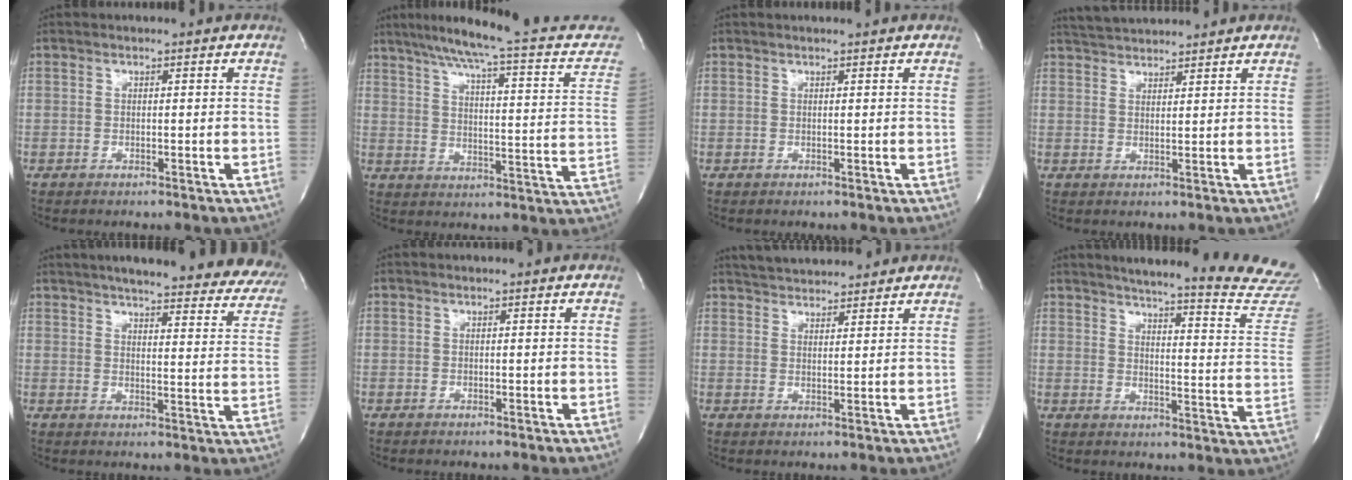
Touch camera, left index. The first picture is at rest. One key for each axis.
{"total": 22.3, "fx": 18.9, "fy": 1.8, "fz": 11.8, "tx": -0.175, "ty": -0.028, "tz": 0.231}
{"total": 1.4, "fx": 1.3, "fy": -0.2, "fz": 0.4, "tx": -0.008, "ty": 0.006, "tz": 0.017}
{"total": 6.0, "fx": 5.8, "fy": 0.5, "fz": 1.5, "tx": -0.035, "ty": 0.028, "tz": 0.099}
{"total": 28.6, "fx": 24.6, "fy": 5.4, "fz": 13.5, "tx": -0.183, "ty": -0.046, "tz": 0.276}
{"total": 0.0}
{"total": 8.6, "fx": 8.1, "fy": 1.8, "fz": 2.5, "tx": -0.042, "ty": 0.021, "tz": 0.121}
{"total": 26.4, "fx": 24.8, "fy": 0.4, "fz": 9.0, "tx": -0.127, "ty": -0.131, "tz": 0.280}